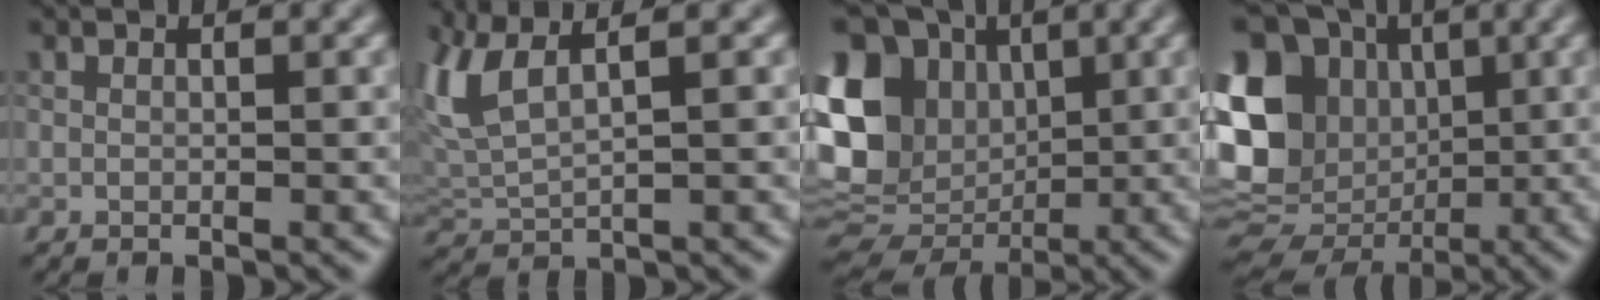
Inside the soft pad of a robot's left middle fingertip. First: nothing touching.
{"total": 5.2, "force": [1.9, 1.8, 4.5], "torque": [-0.125, 0.021, 0.042]}
{"total": 11.9, "force": [0.6, 9.5, 7.3], "torque": [-0.152, 0.010, 0.025]}
{"total": 13.6, "force": [-0.6, 11.2, 7.7], "torque": [-0.167, 0.006, -0.003]}